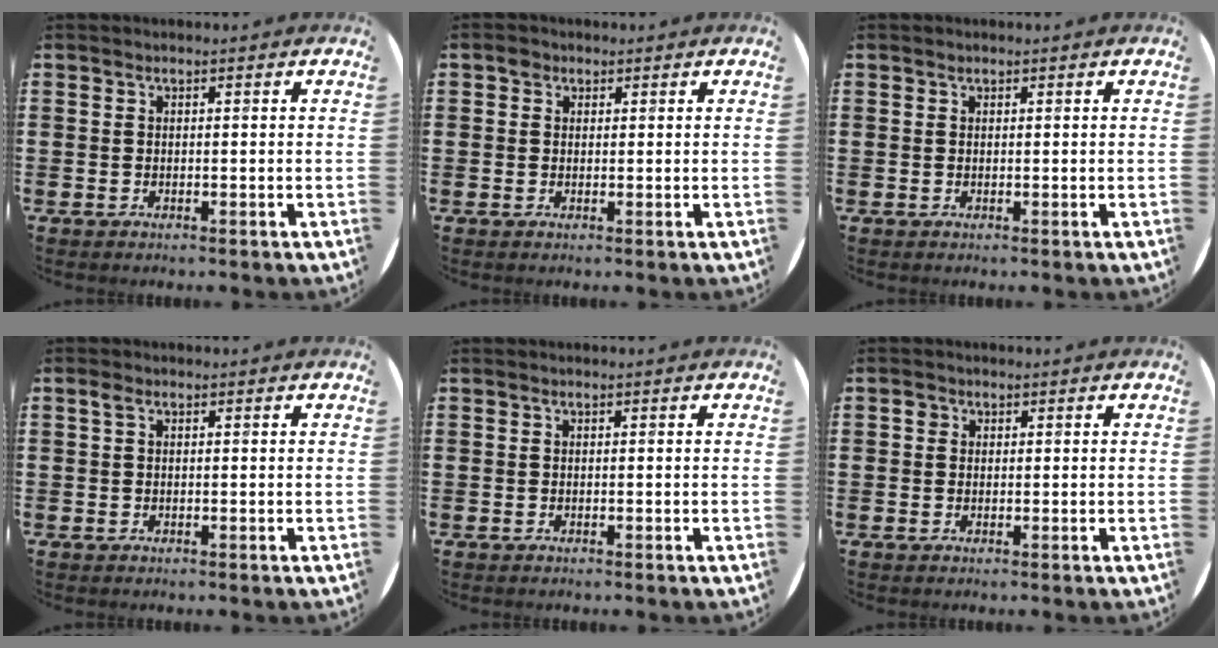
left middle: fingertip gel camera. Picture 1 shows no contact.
{"total": 1.4, "force": [0.8, 1.0, 0.3], "torque": [0.000, 0.004, 0.014]}
{"total": 0.0}
{"total": 0.8, "force": [0.3, 0.5, 0.5], "torque": [-0.012, 0.004, 0.005]}
{"total": 0.0}
{"total": 0.9, "force": [0.4, 0.8, 0.2], "torque": [0.004, 0.001, 0.006]}